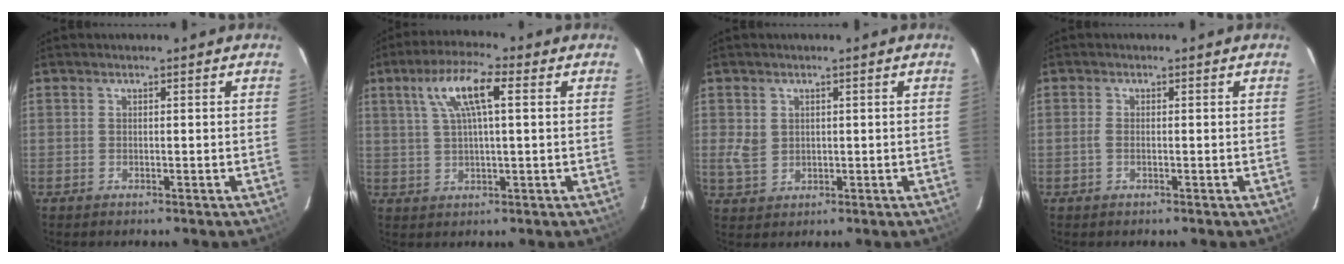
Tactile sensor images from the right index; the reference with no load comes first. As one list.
[{"total": 9.1, "force": [3.1, 2.1, 8.3], "torque": [-0.158, 0.018, 0.058]}, {"total": 3.9, "force": [0.7, 3.3, 1.8], "torque": [-0.034, 0.000, 0.022]}, {"total": 1.2, "force": [-0.3, 0.4, 1.1], "torque": [-0.027, -0.002, -0.006]}]